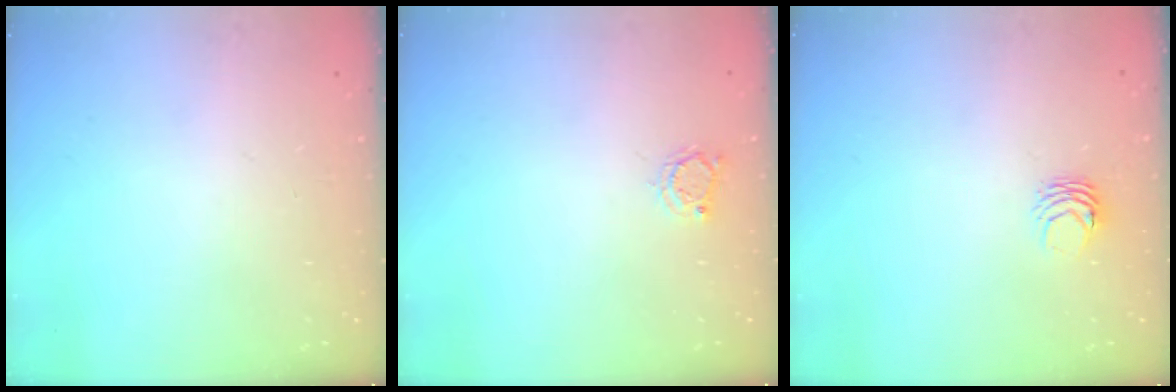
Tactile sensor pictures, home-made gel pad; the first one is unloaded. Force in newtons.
{"total": 2.8, "press": 2.8, "slide": 0.4}
{"total": 3.7, "press": 3.7, "slide": 0.4}